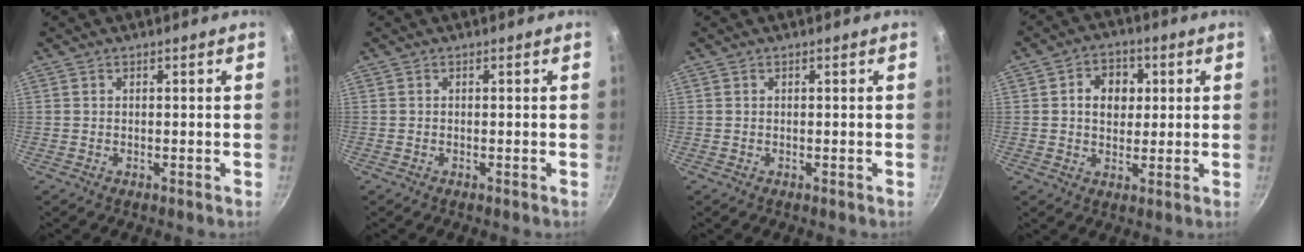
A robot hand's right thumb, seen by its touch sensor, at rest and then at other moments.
{"total": 0.0}
{"total": 0.0}
{"total": 7.5, "force": [1.5, 6.0, 4.3], "torque": [-0.038, 0.004, 0.017]}